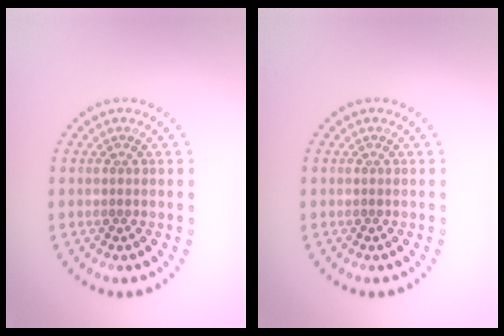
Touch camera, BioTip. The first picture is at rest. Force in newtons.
{"total": 0.0}